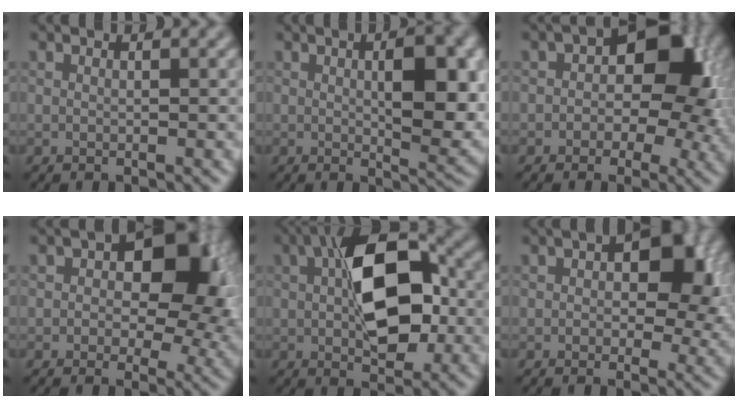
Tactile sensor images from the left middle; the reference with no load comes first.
{"total": 6.1, "force": [0.9, 1.5, 5.8], "torque": [-0.085, 0.004, 0.030]}
{"total": 7.4, "force": [0.4, 4.8, 5.7], "torque": [-0.066, 0.015, 0.007]}
{"total": 8.9, "force": [1.3, 5.5, 6.9], "torque": [-0.096, 0.010, 0.027]}
{"total": 8.8, "force": [0.8, 4.4, 7.6], "torque": [-0.134, 0.021, 0.019]}
{"total": 6.5, "force": [1.2, 3.6, 5.2], "torque": [-0.080, 0.013, 0.028]}